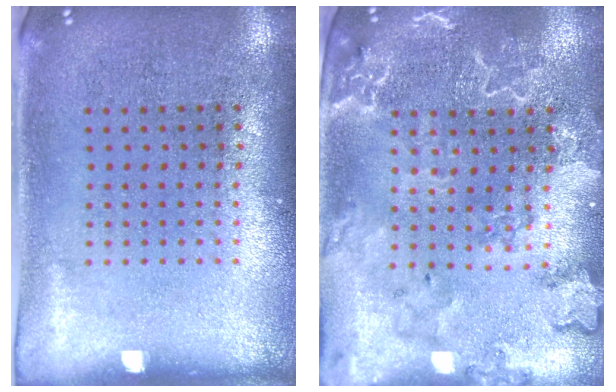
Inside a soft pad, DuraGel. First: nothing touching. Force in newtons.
{"total": 2.7, "press": 2.5, "slide": 1.0}